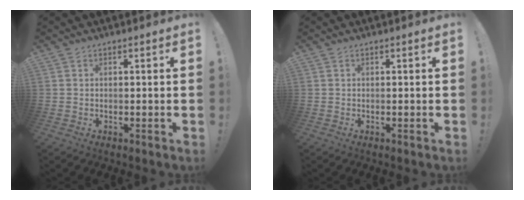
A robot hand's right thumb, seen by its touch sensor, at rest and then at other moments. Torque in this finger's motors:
{"motor_torque": [0.08, 0.19, 0.28, -0.25, -0.02]}